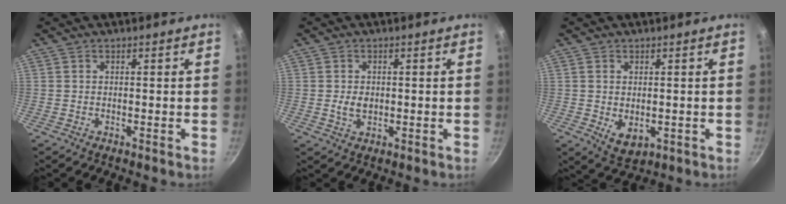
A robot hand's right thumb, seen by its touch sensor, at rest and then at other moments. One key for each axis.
{"total": 3.0, "fx": -0.1, "fy": 2.1, "fz": 2.1, "tx": -0.029, "ty": -0.001, "tz": 0.000}
{"total": 5.1, "fx": -0.4, "fy": 3.3, "fz": 3.8, "tx": -0.060, "ty": -0.016, "tz": 0.002}